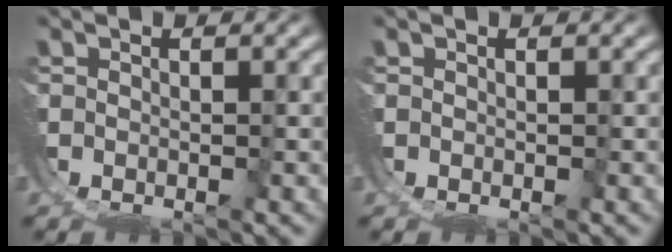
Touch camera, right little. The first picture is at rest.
{"total": 0.0}